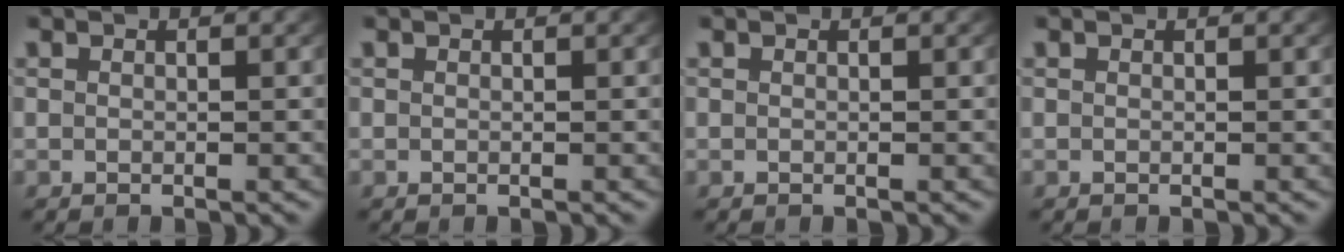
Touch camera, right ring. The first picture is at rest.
{"total": 0.0}
{"total": 0.0}
{"total": 0.0}